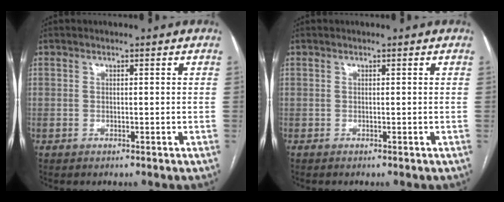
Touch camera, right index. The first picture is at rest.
{"total": 0.0}